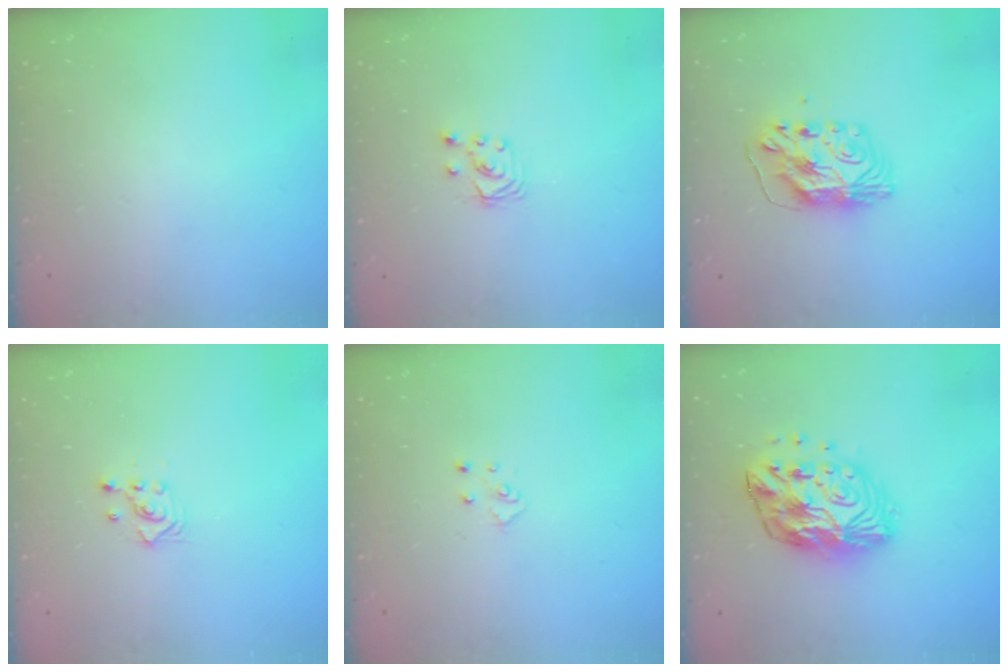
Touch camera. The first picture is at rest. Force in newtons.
{"total": 3.0, "press": 3.0, "slide": 0.3}
{"total": 9.2, "press": 9.2, "slide": 0.9}
{"total": 2.9, "press": 2.9, "slide": 0.2}
{"total": 4.2, "press": 4.2, "slide": 0.4}
{"total": 15.1, "press": 15.1, "slide": 0.7}